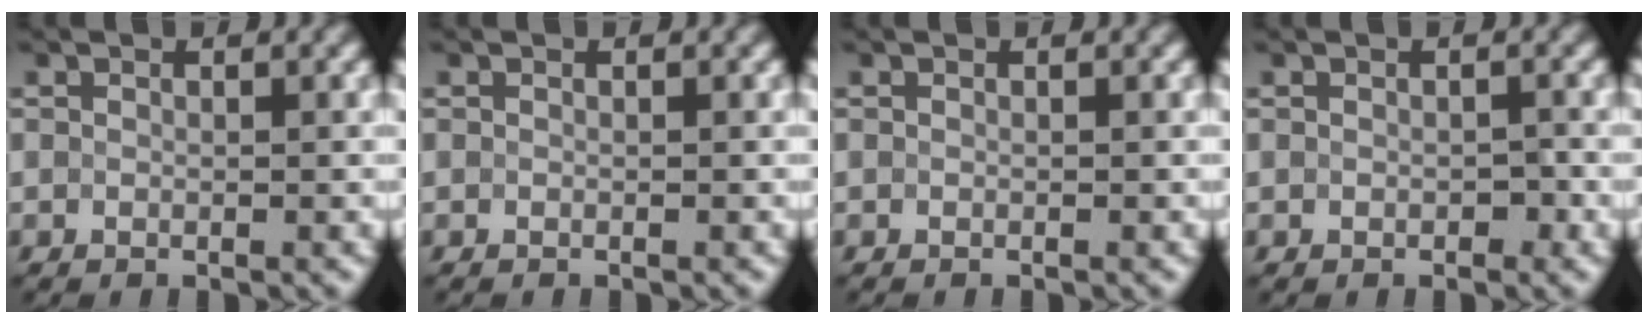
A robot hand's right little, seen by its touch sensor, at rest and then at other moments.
{"total": 0.0}
{"total": 0.0}
{"total": 0.8, "force": [-0.3, 0.6, 0.4], "torque": [-0.007, 0.003, -0.005]}